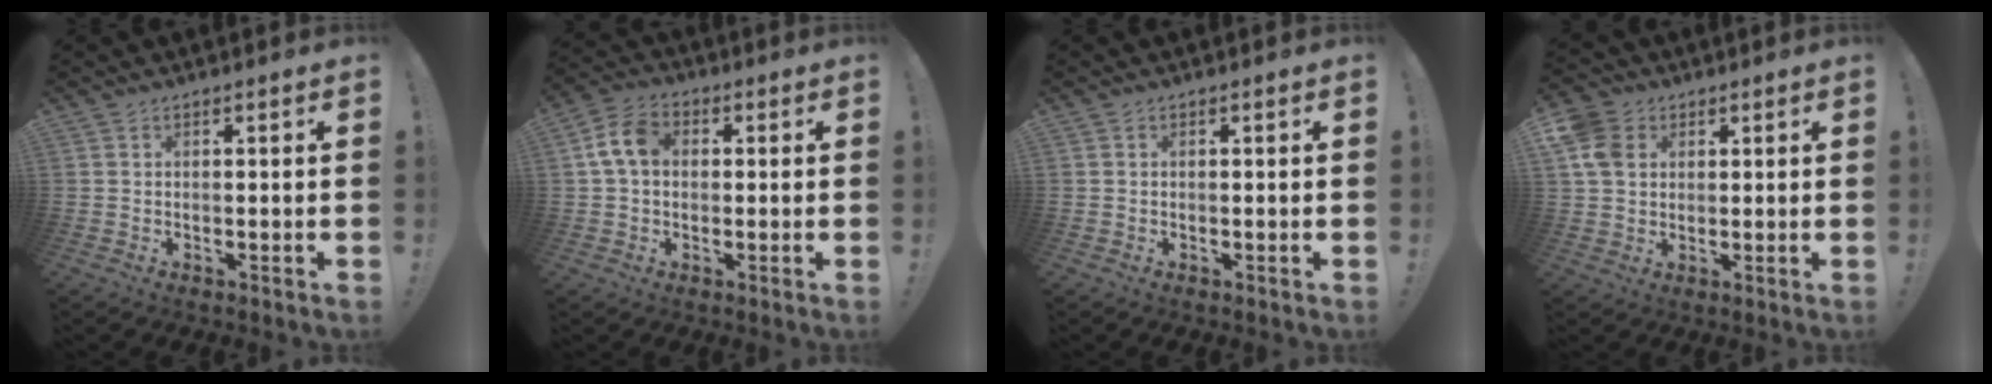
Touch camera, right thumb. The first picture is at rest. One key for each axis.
{"total": 8.6, "fx": 1.1, "fy": 6.2, "fz": 5.9, "tx": -0.117, "ty": 0.020, "tz": 0.026}
{"total": 0.0}
{"total": 9.3, "fx": 3.0, "fy": 7.5, "fz": 4.7, "tx": -0.095, "ty": -0.003, "tz": 0.063}